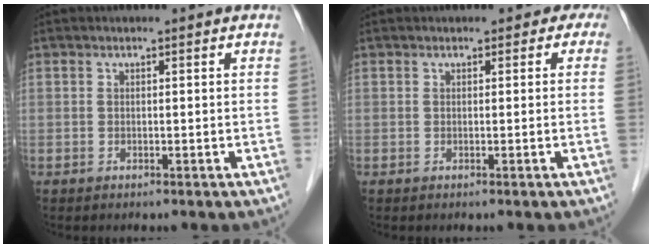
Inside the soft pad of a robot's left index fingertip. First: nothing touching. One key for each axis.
{"total": 1.8, "fx": 0.8, "fy": 1.5, "fz": 0.6, "tx": 0.012, "ty": 0.007, "tz": 0.001}